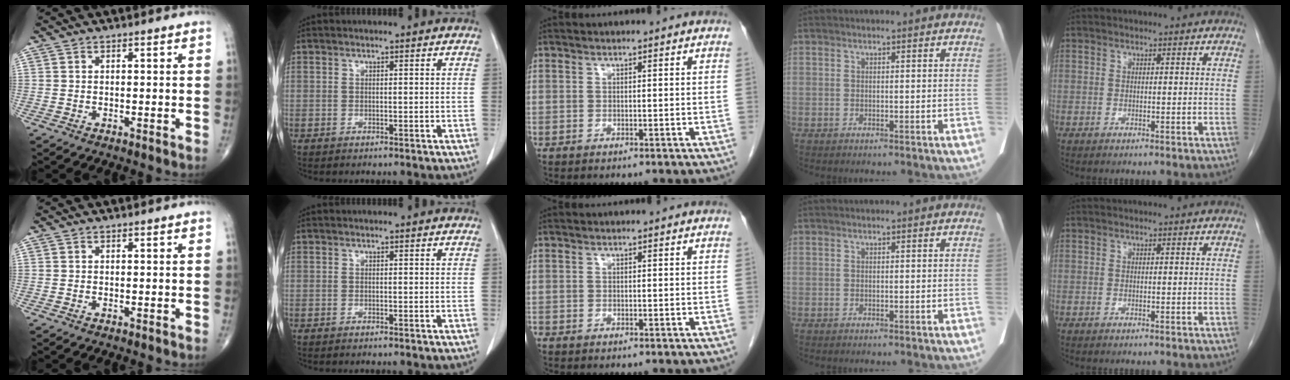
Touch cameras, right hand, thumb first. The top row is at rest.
{}